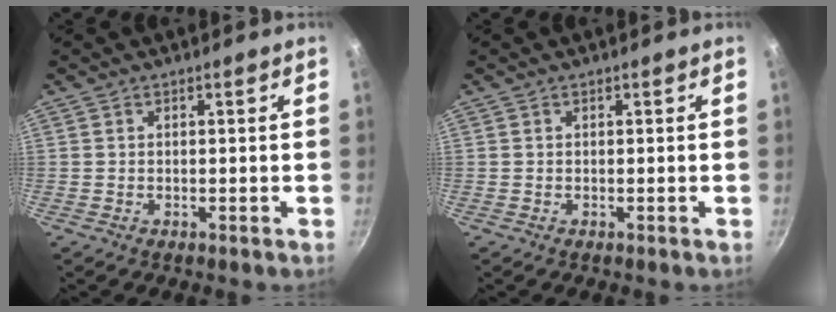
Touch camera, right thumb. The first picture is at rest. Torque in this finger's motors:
{"motor_torque": [-0.39, -0.40, -0.09, 0.51, 0.02]}